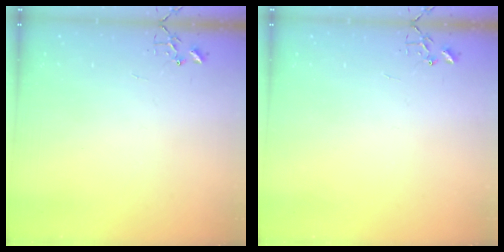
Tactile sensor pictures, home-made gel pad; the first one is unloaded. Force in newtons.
{"total": 0.0}